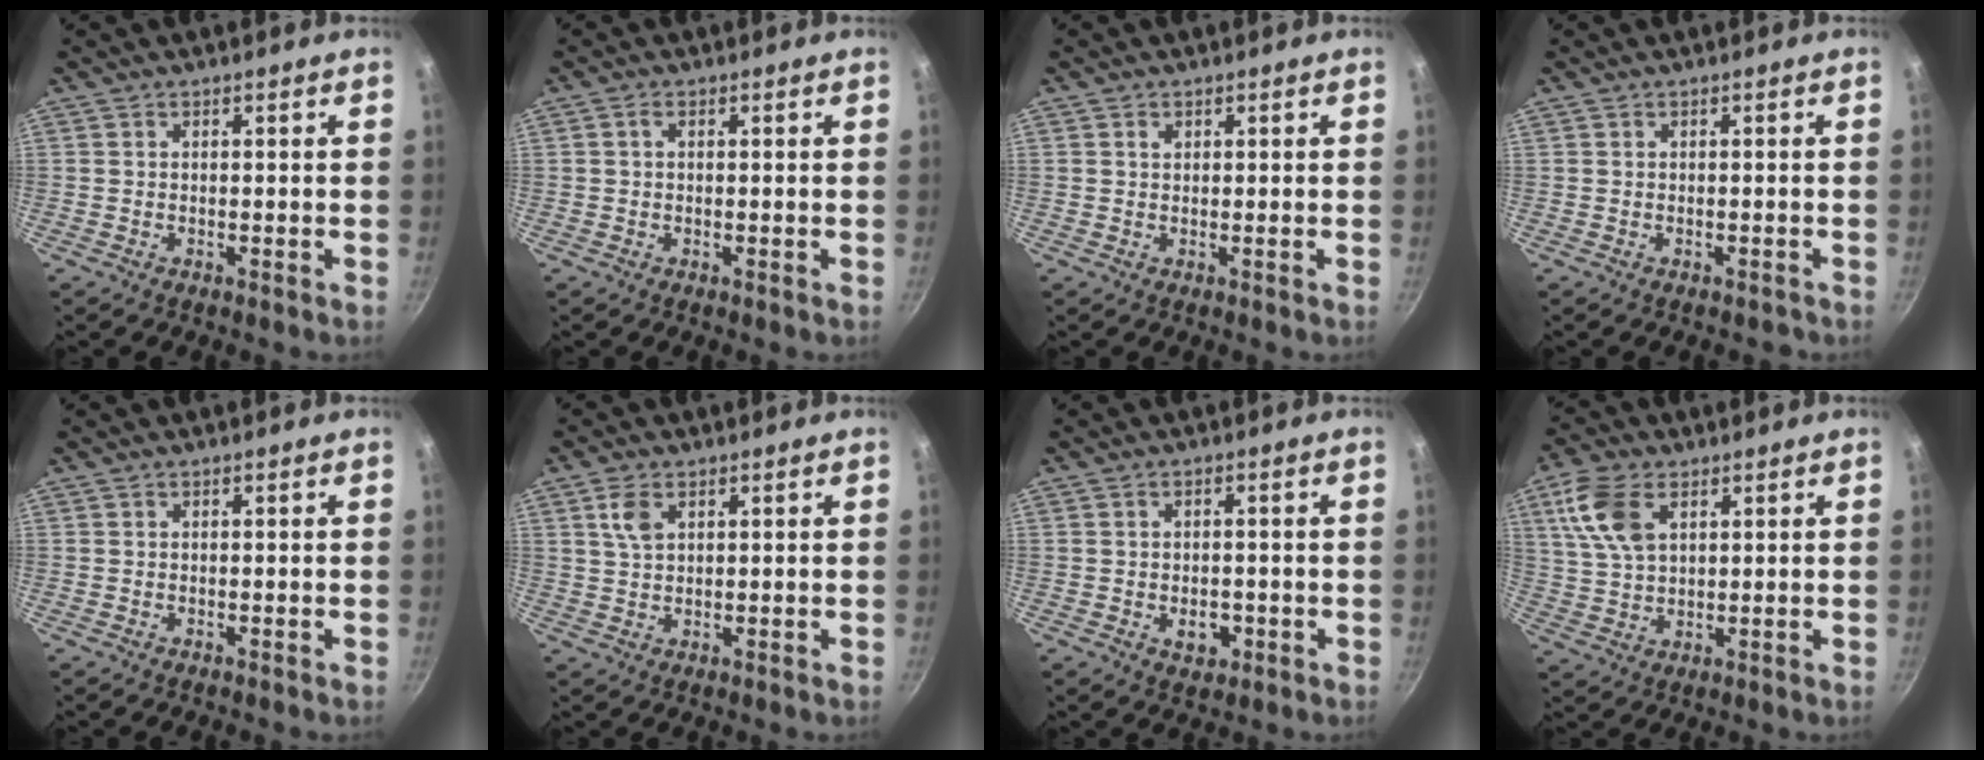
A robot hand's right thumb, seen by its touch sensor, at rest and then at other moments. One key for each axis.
{"total": 1.1, "fx": 0.2, "fy": 0.6, "fz": 0.9, "tx": -0.016, "ty": 0.004, "tz": 0.004}
{"total": 1.0, "fx": 0.4, "fy": 0.8, "fz": 0.5, "tx": -0.008, "ty": 0.003, "tz": 0.007}
{"total": 0.5, "fx": -0.4, "fy": 0.3, "fz": 0.0, "tx": 0.006, "ty": 0.015, "tz": 0.003}
{"total": 0.0}
{"total": 4.2, "fx": 1.8, "fy": 2.4, "fz": 2.9, "tx": -0.054, "ty": -0.002, "tz": 0.036}
{"total": 3.9, "fx": -1.0, "fy": 2.7, "fz": 2.7, "tx": -0.031, "ty": 0.004, "tz": -0.010}
{"total": 10.3, "fx": 4.0, "fy": 6.0, "fz": 7.3, "tx": -0.144, "ty": -0.004, "tz": 0.081}